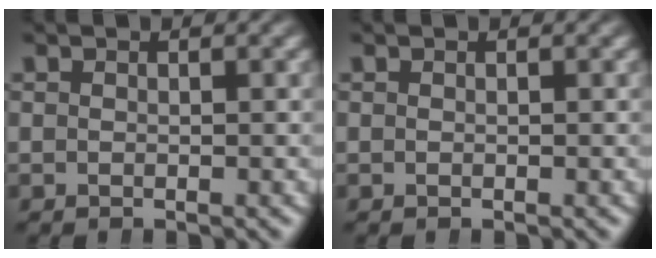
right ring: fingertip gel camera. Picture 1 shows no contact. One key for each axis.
{"total": 0.0}